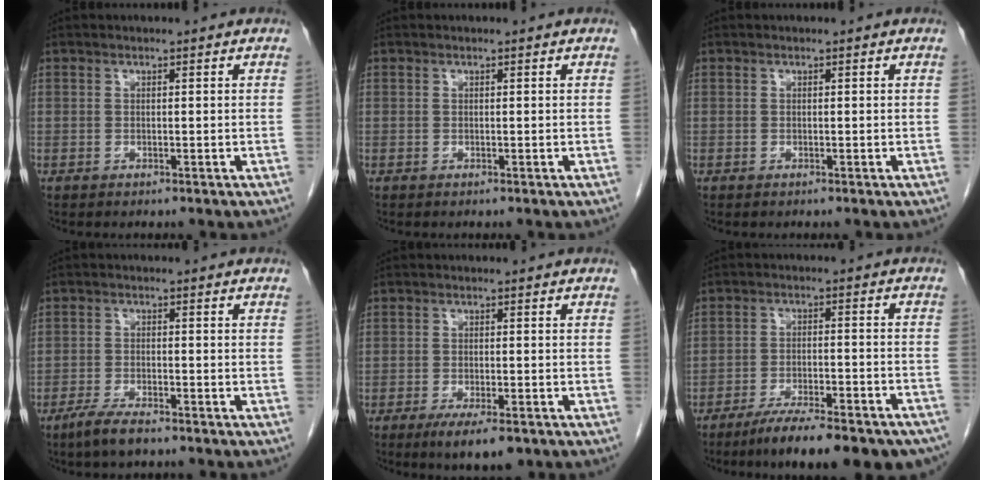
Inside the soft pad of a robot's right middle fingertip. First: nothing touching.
{"total": 0.0}
{"total": 0.0}
{"total": 4.4, "force": [-3.3, 0.8, 2.8], "torque": [-0.062, -0.008, -0.061]}
{"total": 6.2, "force": [-4.0, 1.5, 4.5], "torque": [-0.069, -0.013, -0.058]}
{"total": 18.1, "force": [-14.7, 3.4, 10.0], "torque": [-0.098, 0.004, -0.204]}